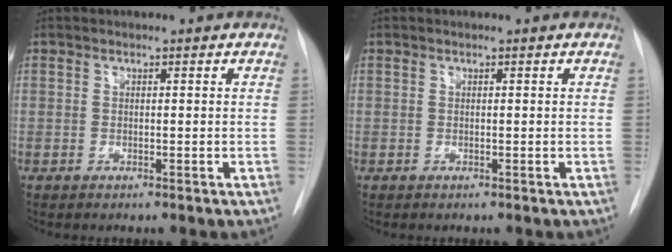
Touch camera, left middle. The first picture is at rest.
{"total": 0.0}